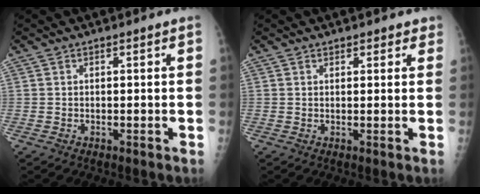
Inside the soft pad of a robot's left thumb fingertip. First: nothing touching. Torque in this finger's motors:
{"motor_torque": [-0.17, 0.17, 0.00, 0.17, -0.03]}